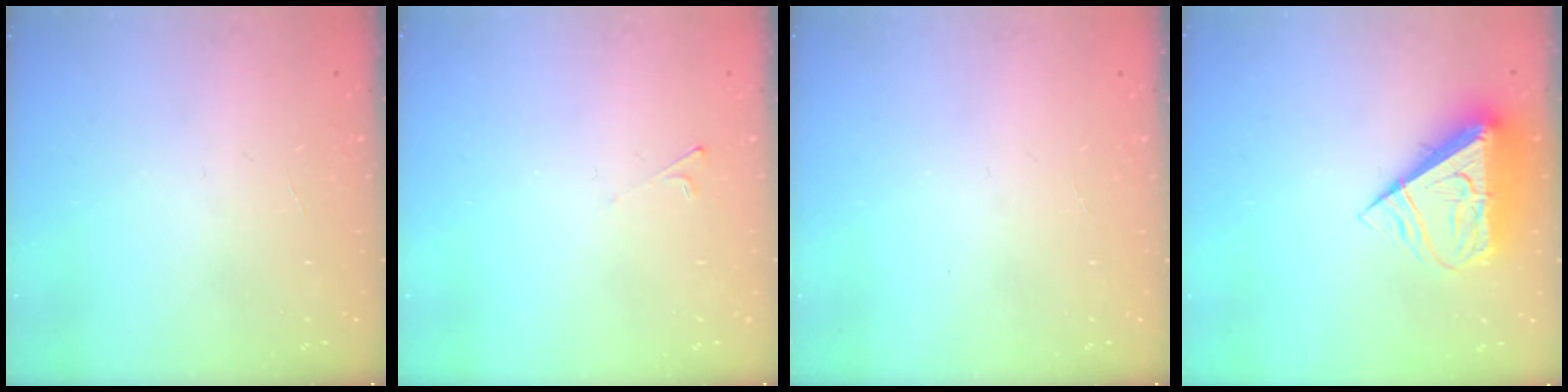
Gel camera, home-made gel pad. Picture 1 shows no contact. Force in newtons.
{"total": 2.0, "press": 1.9, "slide": 0.4}
{"total": 0.0}
{"total": 10.5, "press": 10.4, "slide": 1.4}